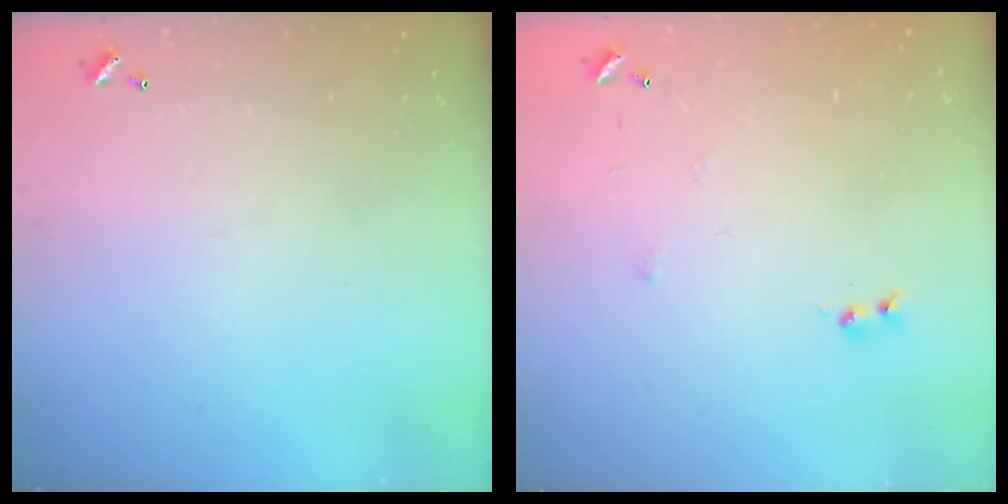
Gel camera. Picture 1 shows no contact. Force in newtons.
{"total": 6.1, "press": 6.1, "slide": 0.8}